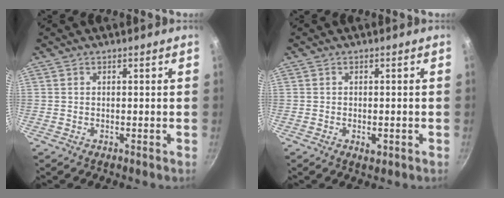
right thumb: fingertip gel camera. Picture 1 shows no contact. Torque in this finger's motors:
{"motor_torque": [-0.16, -0.04, -0.15, 0.03, -0.04]}